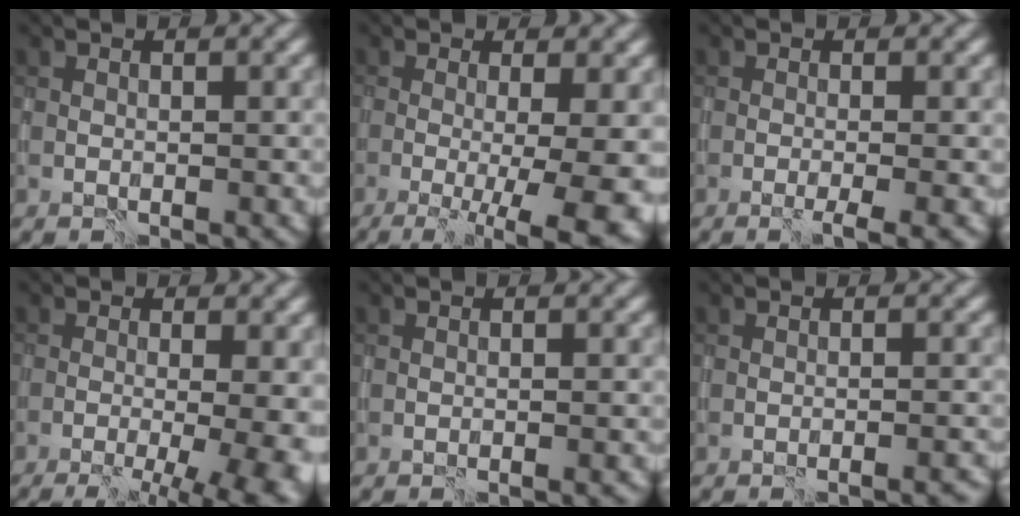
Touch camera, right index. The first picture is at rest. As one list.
[{"total": 9.8, "force": [-2.0, 3.0, 9.1], "torque": [-0.094, -0.008, -0.021]}, {"total": 2.3, "force": [-0.9, 0.2, 2.1], "torque": [-0.029, -0.006, -0.016]}, {"total": 11.6, "force": [-2.5, 5.2, 10.1], "torque": [-0.080, -0.008, -0.017]}, {"total": 0.6, "force": [-0.4, -0.2, 0.3], "torque": [-0.003, -0.002, -0.009]}, {"total": 1.5, "force": [-0.9, 0.2, 1.1], "torque": [-0.004, -0.004, -0.017]}]